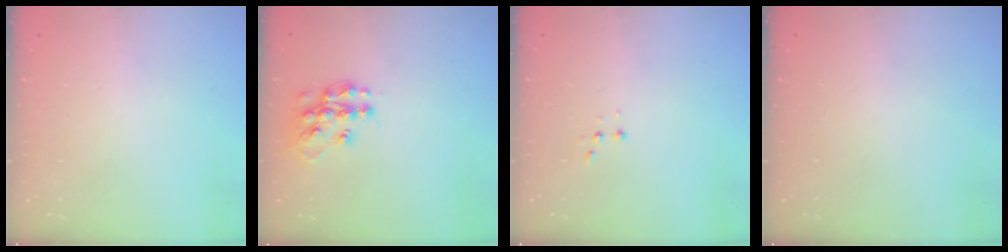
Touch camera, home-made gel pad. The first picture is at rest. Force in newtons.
{"total": 13.3, "press": 13.3, "slide": 0.9}
{"total": 2.7, "press": 2.7, "slide": 0.5}
{"total": 0.0}